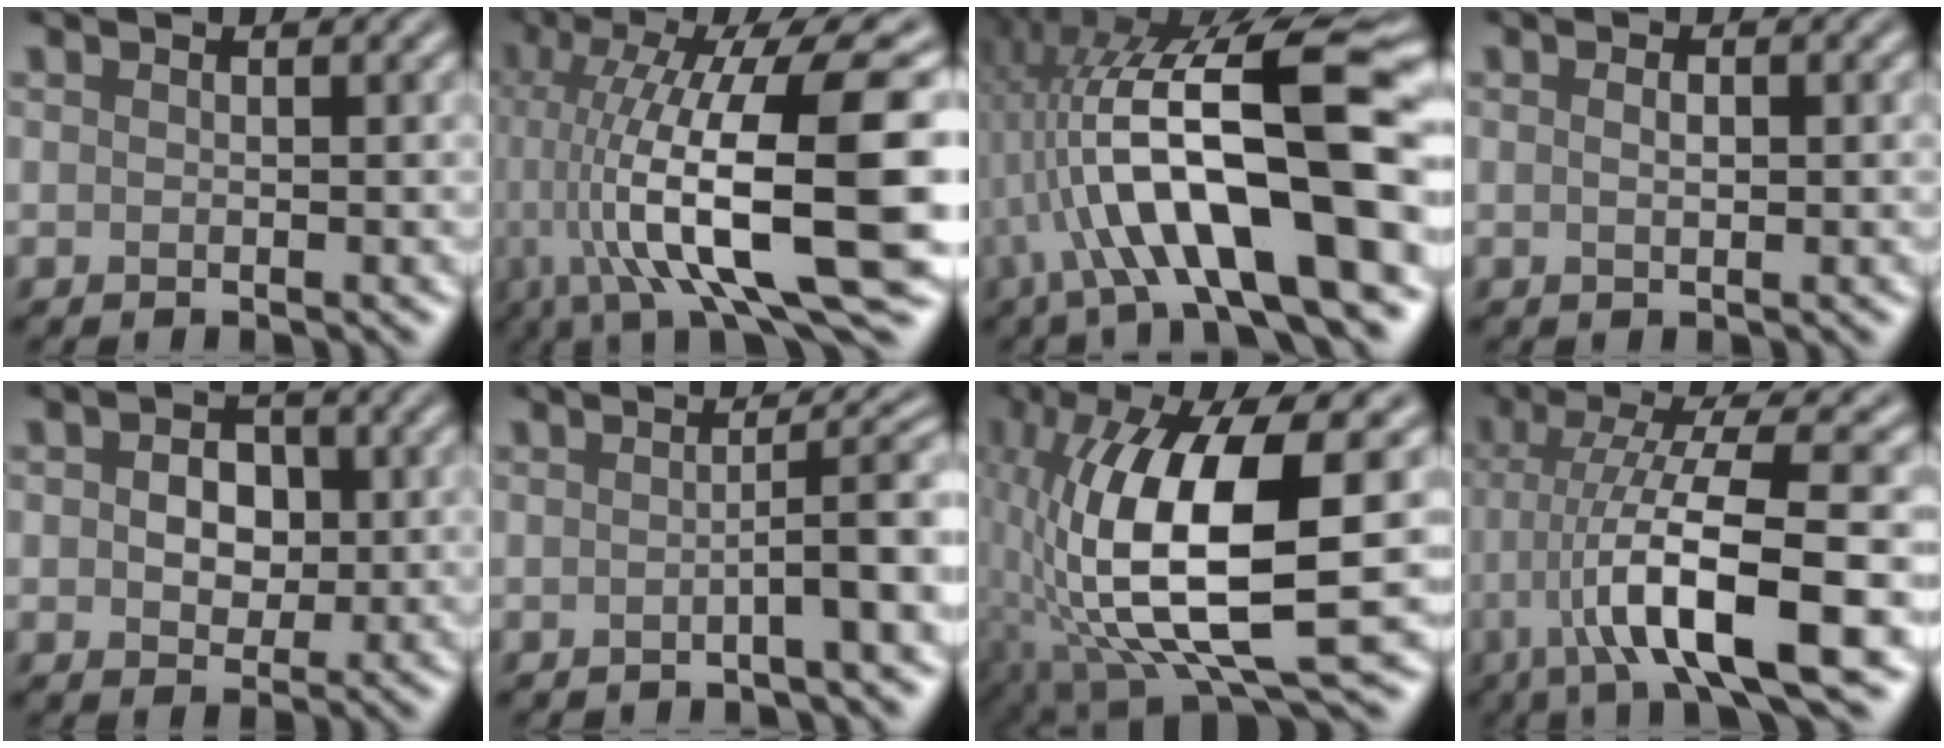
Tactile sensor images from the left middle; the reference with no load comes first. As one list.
[{"total": 15.6, "force": [-1.3, 4.3, 14.9], "torque": [-0.245, 0.021, -0.010]}, {"total": 16.0, "force": [-1.3, 5.0, 15.2], "torque": [-0.239, 0.037, -0.014]}, {"total": 1.0, "force": [0.4, 0.3, 0.9], "torque": [-0.007, -0.005, 0.004]}, {"total": 3.3, "force": [0.3, 2.5, 2.1], "torque": [-0.037, 0.004, 0.003]}, {"total": 3.9, "force": [-0.6, 0.6, 3.8], "torque": [-0.048, 0.017, -0.015]}, {"total": 12.6, "force": [-1.3, 4.0, 11.9], "torque": [-0.231, 0.000, -0.023]}, {"total": 10.4, "force": [-2.9, 1.8, 9.9], "torque": [-0.151, 0.025, -0.047]}]